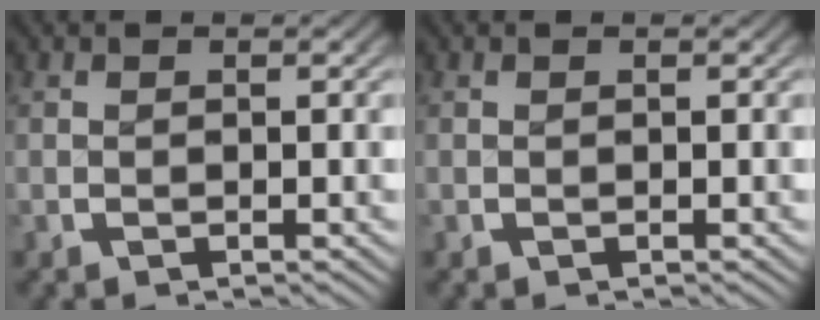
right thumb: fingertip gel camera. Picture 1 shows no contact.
{"total": 0.0}